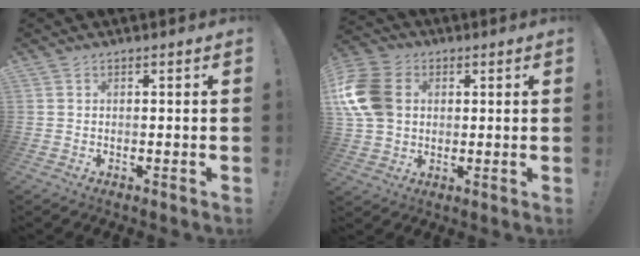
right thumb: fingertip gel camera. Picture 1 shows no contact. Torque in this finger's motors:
{"motor_torque": [1.52, 1.96, 0.18, 0.17, 0.43]}